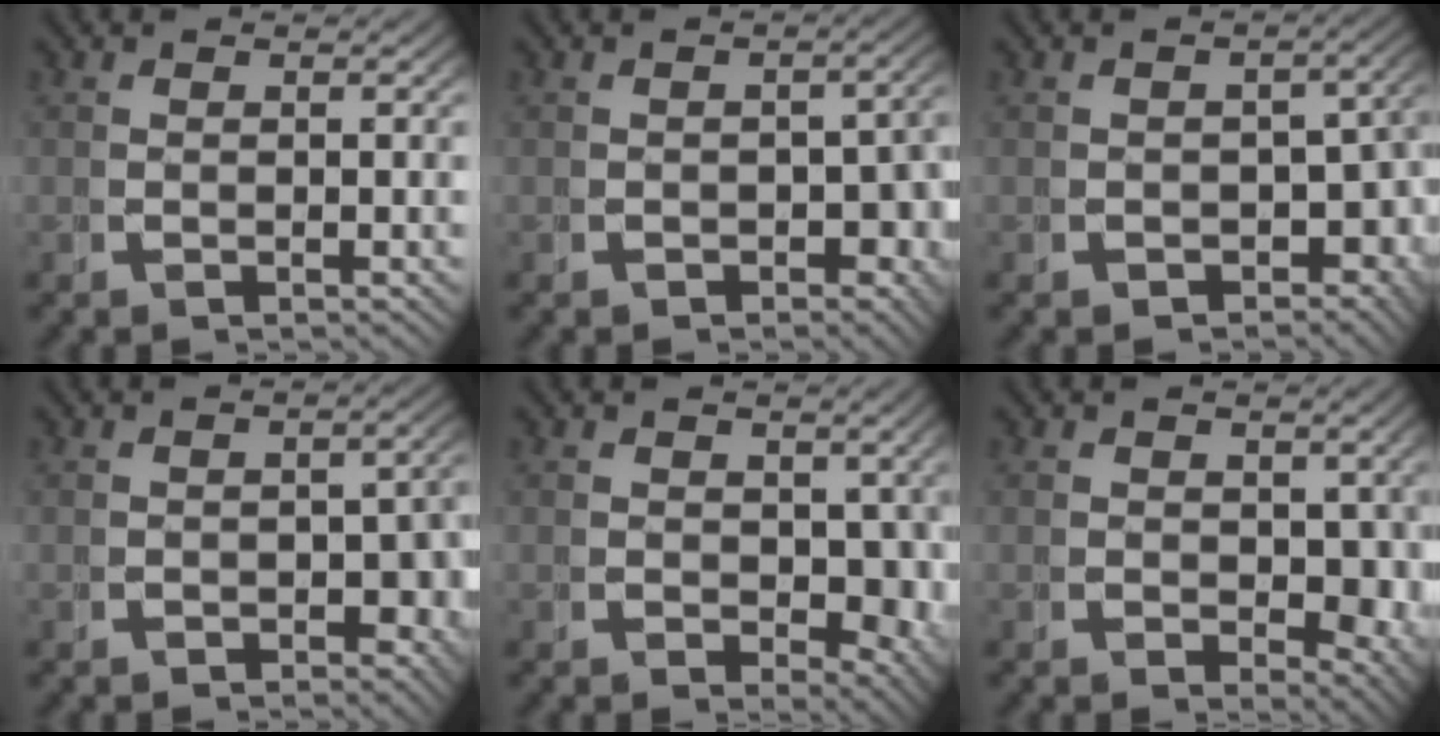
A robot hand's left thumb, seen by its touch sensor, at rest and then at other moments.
{"total": 3.9, "force": [-1.0, 2.7, 2.7], "torque": [-0.024, -0.011, -0.012]}
{"total": 5.3, "force": [-1.3, 3.5, 3.7], "torque": [-0.036, -0.022, -0.011]}
{"total": 4.2, "force": [-0.9, 2.9, 3.0], "torque": [-0.026, -0.012, -0.008]}
{"total": 5.9, "force": [0.8, 4.1, 4.2], "torque": [-0.046, -0.021, 0.025]}
{"total": 5.0, "force": [0.5, 3.3, 3.7], "torque": [-0.037, -0.021, 0.021]}